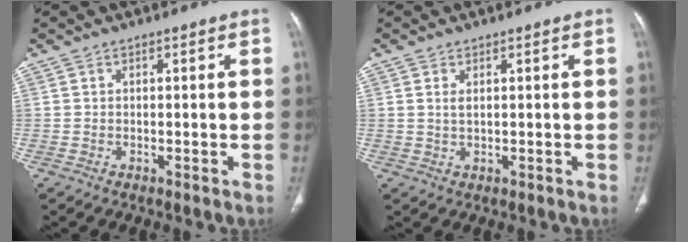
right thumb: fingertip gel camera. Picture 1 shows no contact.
{"total": 1.6, "force": [0.5, 0.7, 1.3], "torque": [-0.030, -0.001, 0.015]}